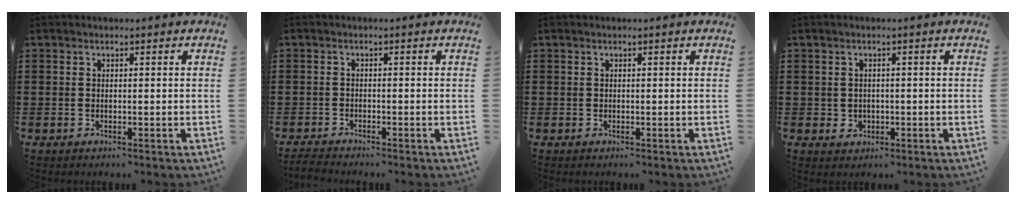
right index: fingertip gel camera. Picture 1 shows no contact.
{"total": 1.5, "force": [-1.5, 0.0, 0.1], "torque": [-0.006, -0.001, -0.030]}
{"total": 0.0}
{"total": 1.2, "force": [0.2, 1.1, 0.4], "torque": [-0.012, 0.006, 0.002]}